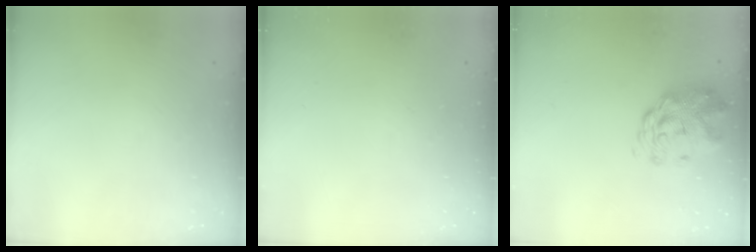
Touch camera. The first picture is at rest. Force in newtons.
{"total": 0.0}
{"total": 2.8, "press": 2.5, "slide": 1.1}